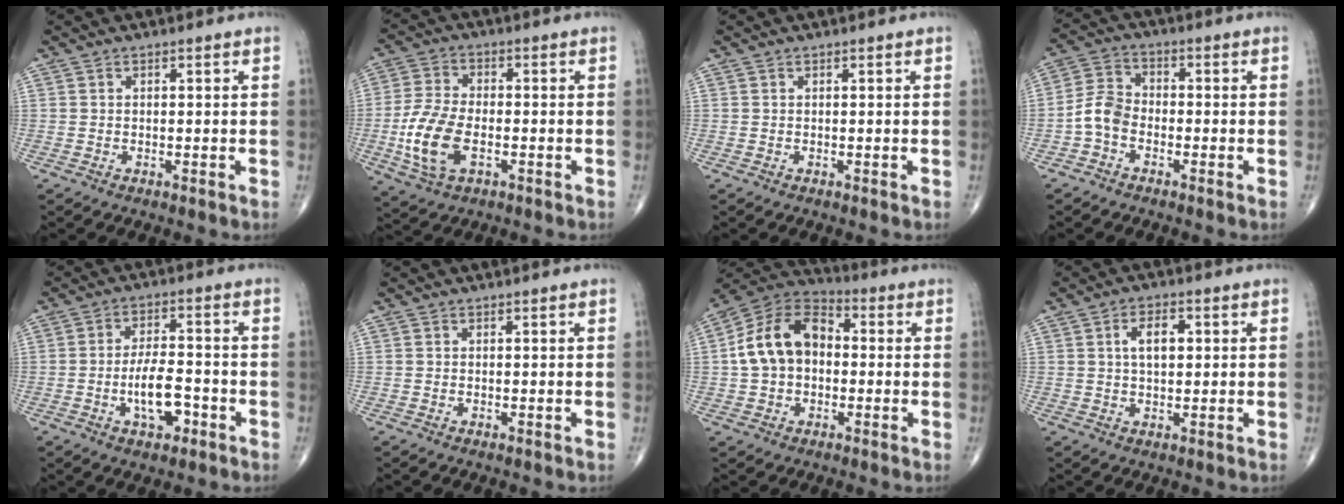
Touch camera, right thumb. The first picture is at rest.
{"total": 11.2, "force": [-2.9, 6.0, 9.0], "torque": [-0.194, 0.007, -0.054]}
{"total": 0.0}
{"total": 5.8, "force": [-2.3, 4.0, 3.5], "torque": [-0.061, 0.023, -0.057]}
{"total": 8.0, "force": [-2.8, 3.6, 6.5], "torque": [-0.107, 0.022, -0.049]}
{"total": 0.0}
{"total": 13.7, "force": [0.2, 9.8, 9.6], "torque": [-0.158, 0.037, -0.010]}
{"total": 5.3, "force": [1.1, 3.0, 4.3], "torque": [-0.066, 0.005, 0.015]}